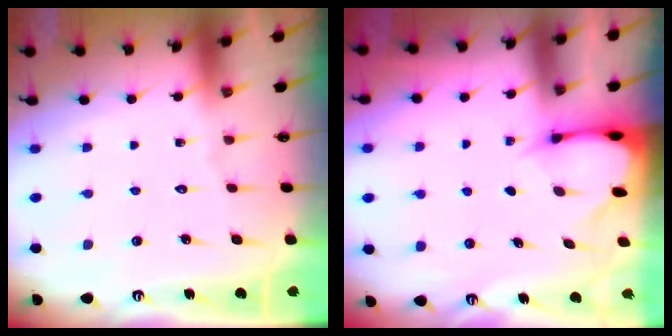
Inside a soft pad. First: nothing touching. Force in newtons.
{"total": 2.7, "press": 2.6, "slide": 0.4}